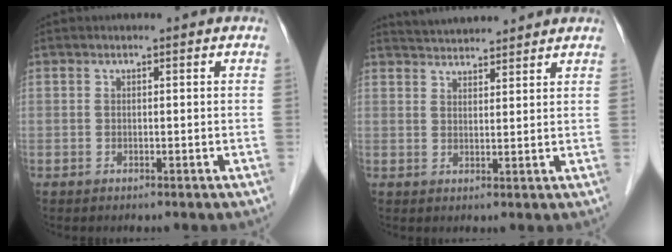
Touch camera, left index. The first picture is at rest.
{"total": 6.8, "force": [6.6, 0.9, 1.5], "torque": [-0.029, 0.031, 0.099]}